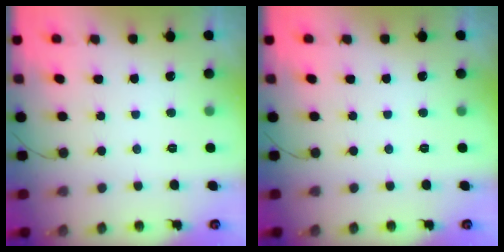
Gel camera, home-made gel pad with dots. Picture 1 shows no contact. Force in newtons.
{"total": 0.0}